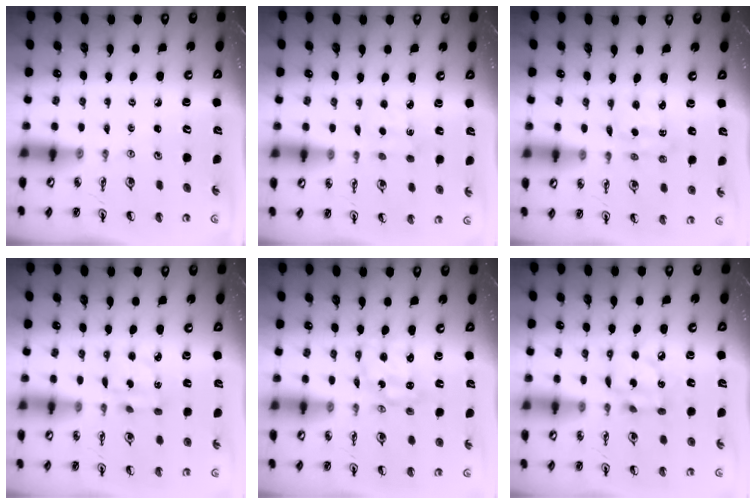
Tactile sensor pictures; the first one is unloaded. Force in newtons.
{"total": 2.7, "press": 2.6, "slide": 0.3}
{"total": 1.8, "press": 1.6, "slide": 0.6}
{"total": 2.6, "press": 2.5, "slide": 0.3}
{"total": 2.7, "press": 2.7, "slide": 0.3}
{"total": 8.5, "press": 8.5, "slide": 0.6}